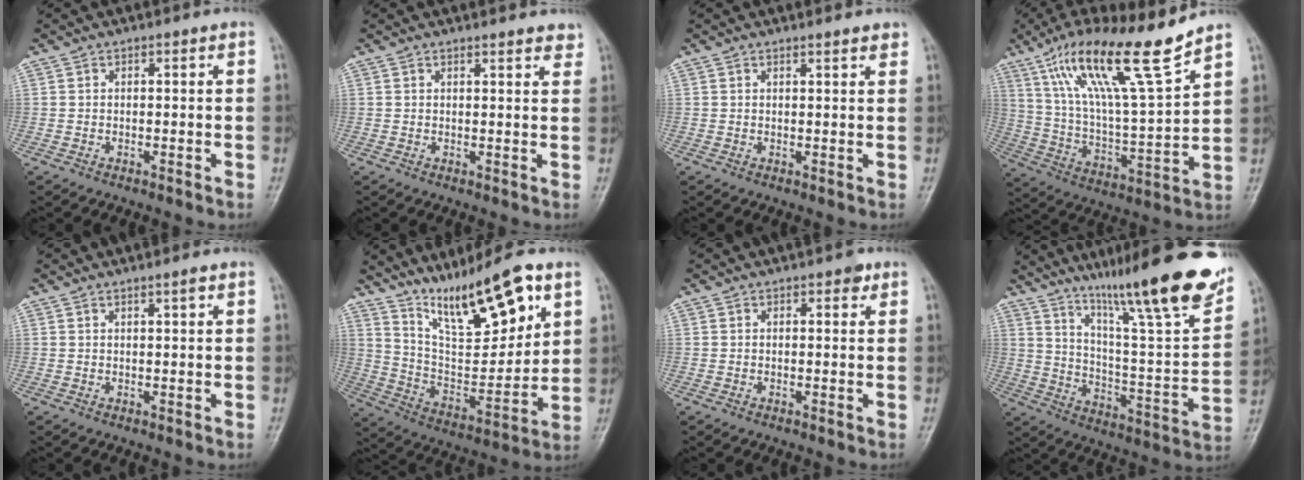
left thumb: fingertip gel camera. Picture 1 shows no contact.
{"total": 3.6, "force": [3.2, 1.0, 1.2], "torque": [0.000, -0.014, 0.028]}
{"total": 1.9, "force": [1.7, 0.3, 0.9], "torque": [-0.007, -0.006, 0.021]}
{"total": 19.7, "force": [13.1, 2.1, 14.5], "torque": [-0.241, -0.057, 0.236]}
{"total": 1.1, "force": [0.7, 0.0, 0.9], "torque": [-0.014, -0.003, 0.011]}
{"total": 18.8, "force": [11.5, 5.7, 13.7], "torque": [-0.189, -0.059, 0.210]}
{"total": 1.5, "force": [0.8, 0.9, 0.9], "torque": [-0.002, 0.000, 0.006]}
{"total": 25.5, "force": [17.6, 3.5, 18.2], "torque": [-0.255, -0.072, 0.276]}